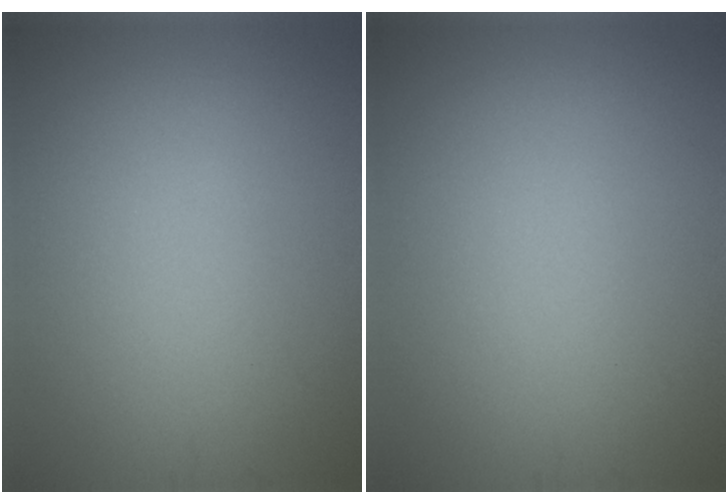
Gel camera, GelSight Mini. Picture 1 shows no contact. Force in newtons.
{"total": 0.0}